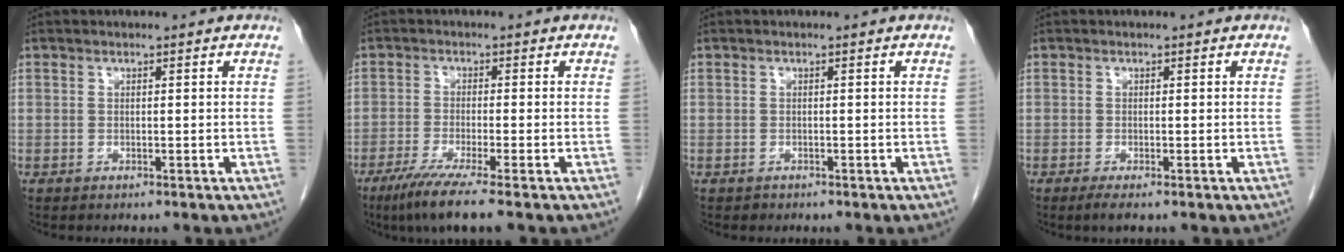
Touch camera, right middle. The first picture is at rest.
{"total": 6.8, "force": [-4.7, -0.6, 4.8], "torque": [-0.087, -0.021, -0.084]}
{"total": 0.0}
{"total": 1.4, "force": [-0.8, 0.0, 1.1], "torque": [-0.020, -0.006, -0.017]}